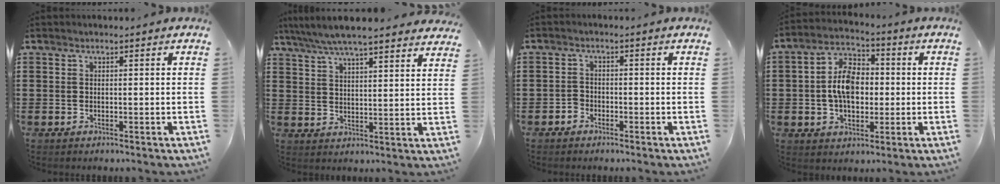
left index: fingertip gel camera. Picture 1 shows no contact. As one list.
[{"total": 6.3, "force": [5.7, 0.3, 2.4], "torque": [-0.068, -0.026, 0.101]}, {"total": 1.6, "force": [-1.2, 1.0, 0.3], "torque": [-0.010, 0.003, -0.027]}, {"total": 8.3, "force": [-0.3, 5.5, 6.3], "torque": [-0.129, 0.013, -0.011]}]